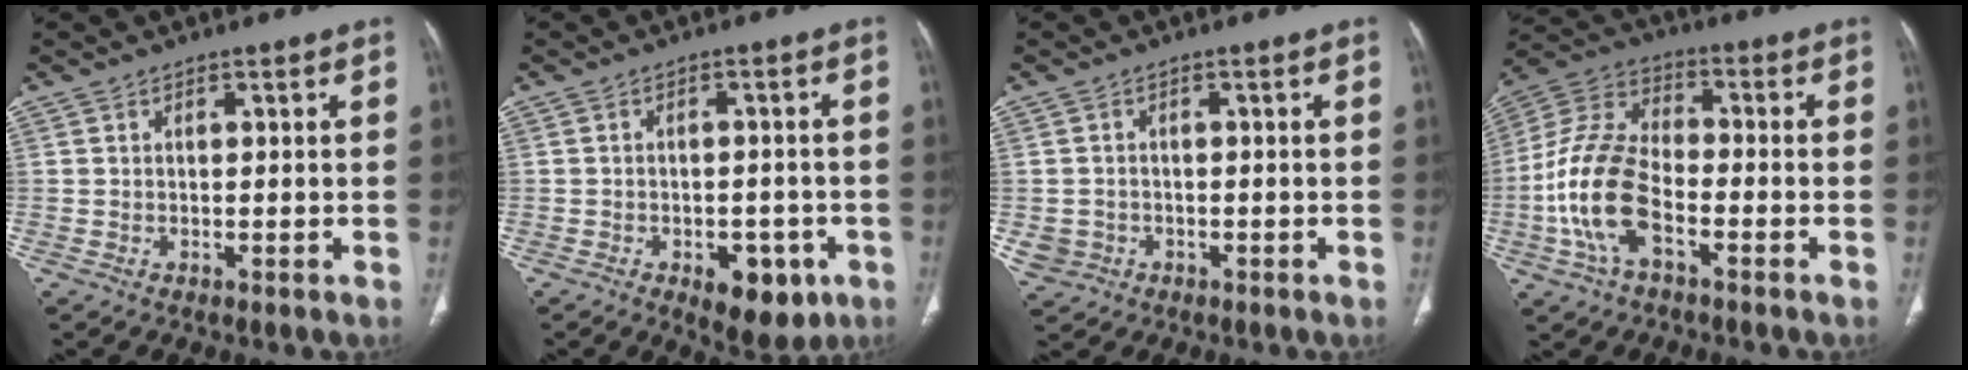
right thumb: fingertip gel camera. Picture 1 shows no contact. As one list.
[{"total": 8.8, "force": [-3.9, 4.9, 6.1], "torque": [-0.055, 0.013, -0.042]}, {"total": 3.7, "force": [-1.1, 3.4, 1.0], "torque": [-0.018, 0.009, -0.013]}, {"total": 15.0, "force": [-4.6, 7.9, 11.9], "torque": [-0.251, 0.033, -0.093]}]